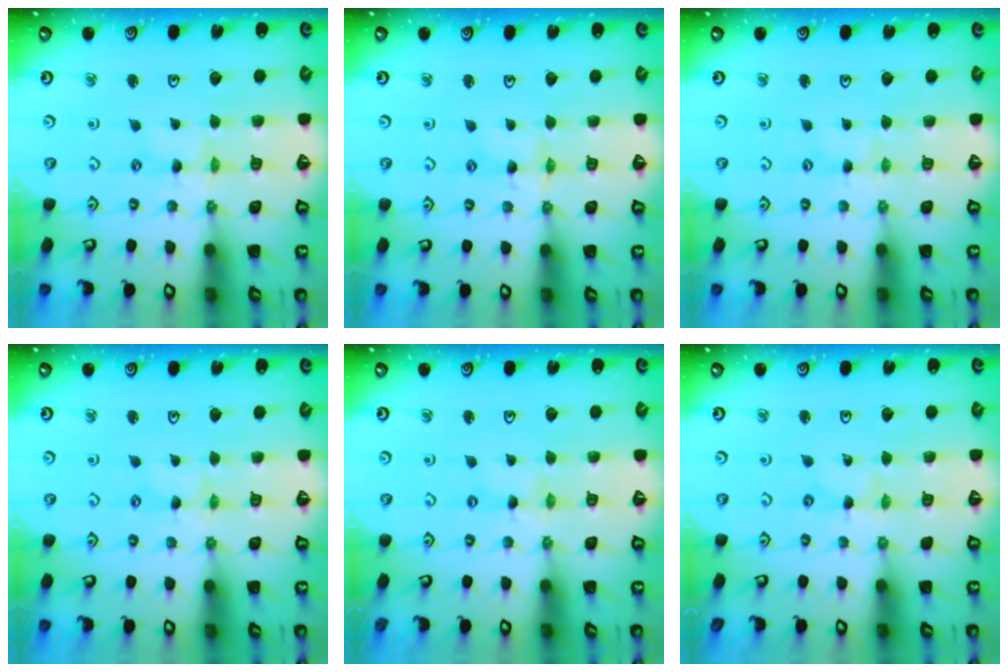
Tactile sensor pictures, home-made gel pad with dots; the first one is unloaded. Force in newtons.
{"total": 2.9, "press": 2.9, "slide": 0.4}
{"total": 1.3, "press": 1.3, "slide": 0.2}
{"total": 0.0}
{"total": 0.0}
{"total": 0.0}